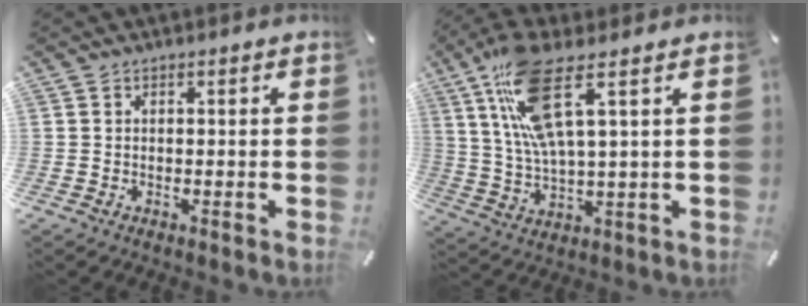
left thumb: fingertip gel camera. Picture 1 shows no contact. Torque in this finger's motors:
{"motor_torque": [2.08, 2.21, 0.56, -0.27, 0.26]}